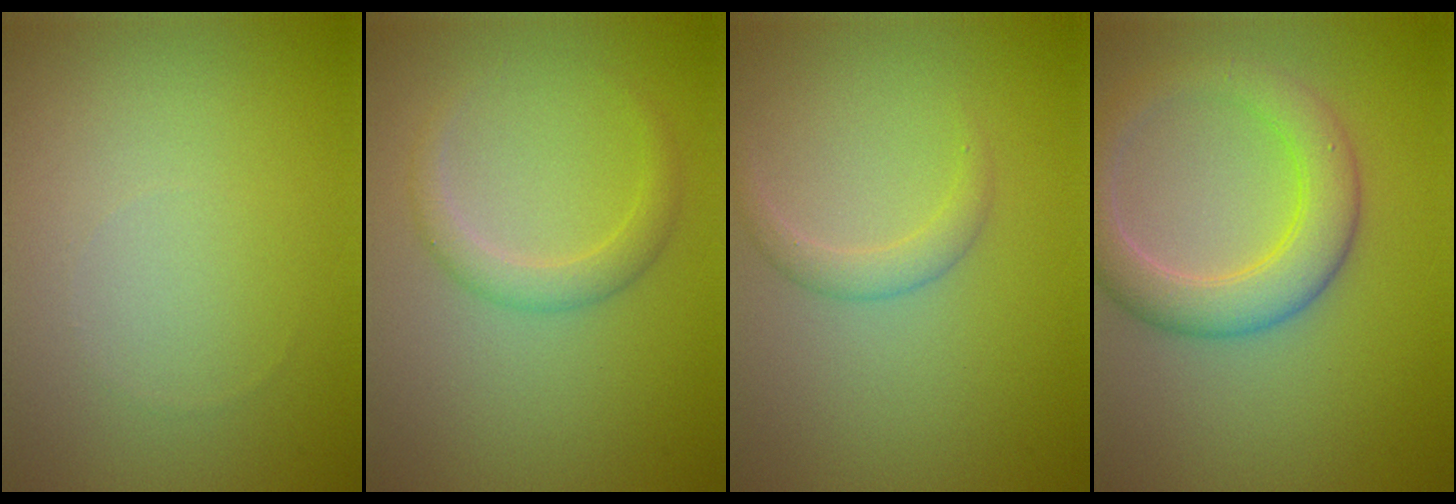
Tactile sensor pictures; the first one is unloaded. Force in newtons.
{"total": 2.0, "press": 2.0, "slide": 0.1}
{"total": 1.5, "press": 1.5, "slide": 0.1}
{"total": 5.0, "press": 5.0, "slide": 0.2}